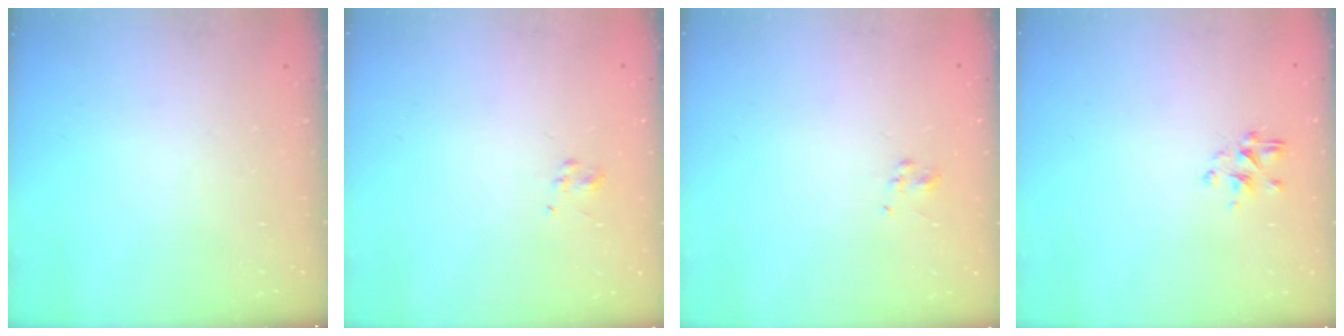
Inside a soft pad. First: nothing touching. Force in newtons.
{"total": 2.6, "press": 2.5, "slide": 0.7}
{"total": 2.6, "press": 2.5, "slide": 0.7}
{"total": 2.1, "press": 1.9, "slide": 0.9}